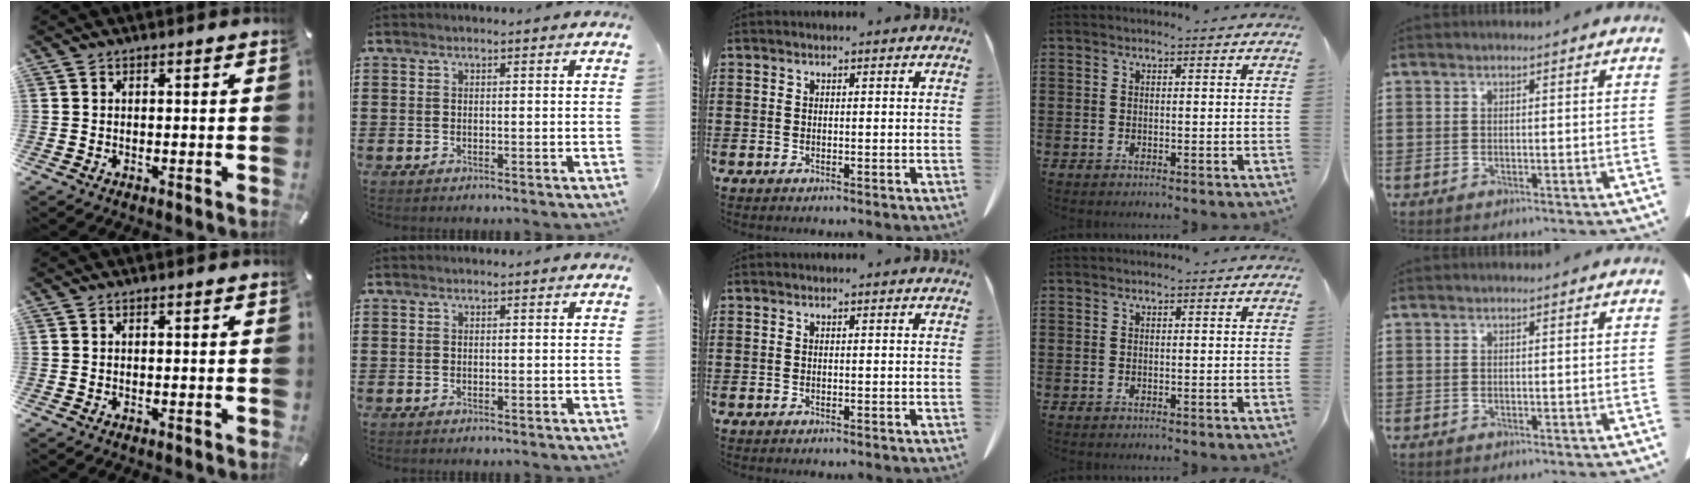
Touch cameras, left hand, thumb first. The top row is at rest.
{}